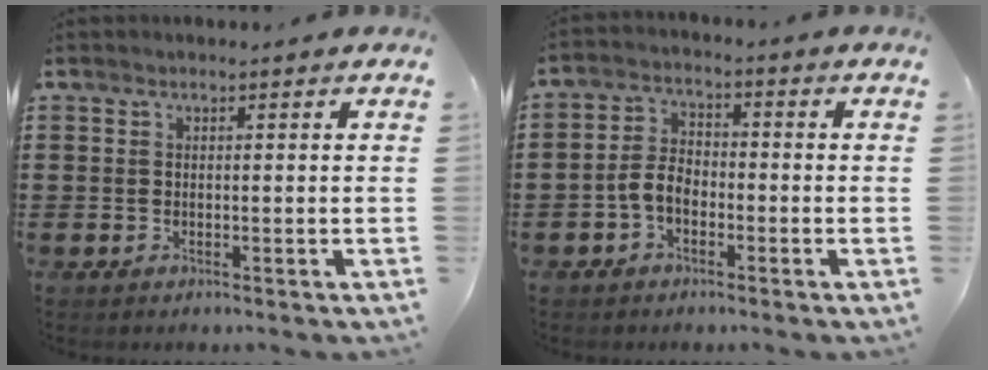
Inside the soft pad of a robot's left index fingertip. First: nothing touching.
{"total": 4.2, "force": [-1.9, 2.5, 2.8], "torque": [-0.072, 0.005, -0.042]}